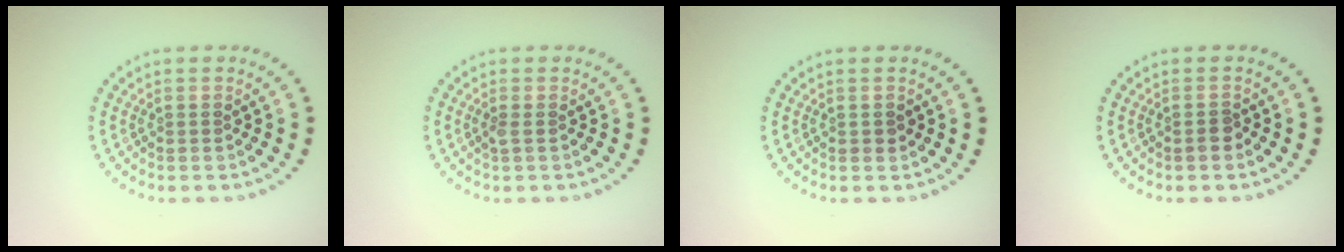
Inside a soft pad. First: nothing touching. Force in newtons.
{"total": 0.6, "press": 0.5, "slide": 0.3}
{"total": 0.8, "press": 0.8, "slide": 0.1}
{"total": 1.3, "press": 1.1, "slide": 0.6}